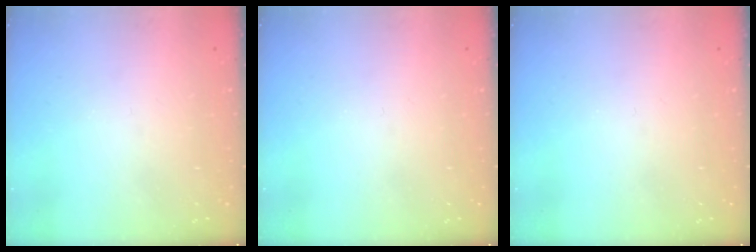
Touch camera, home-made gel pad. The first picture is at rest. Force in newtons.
{"total": 0.0}
{"total": 0.0}